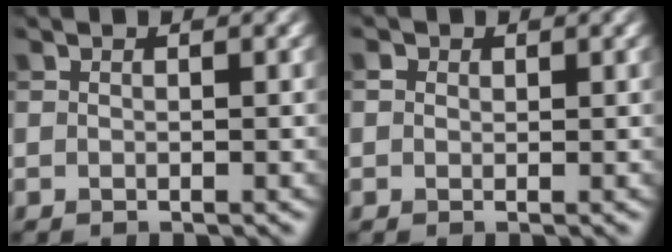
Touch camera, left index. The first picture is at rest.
{"total": 0.8, "force": [0.3, 0.7, 0.2], "torque": [-0.004, 0.002, 0.004]}